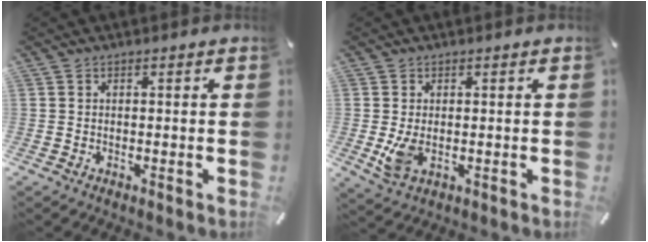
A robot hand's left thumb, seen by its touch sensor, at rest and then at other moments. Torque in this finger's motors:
{"motor_torque": [0.11, 0.22, 0.18, -0.20, 0.11]}